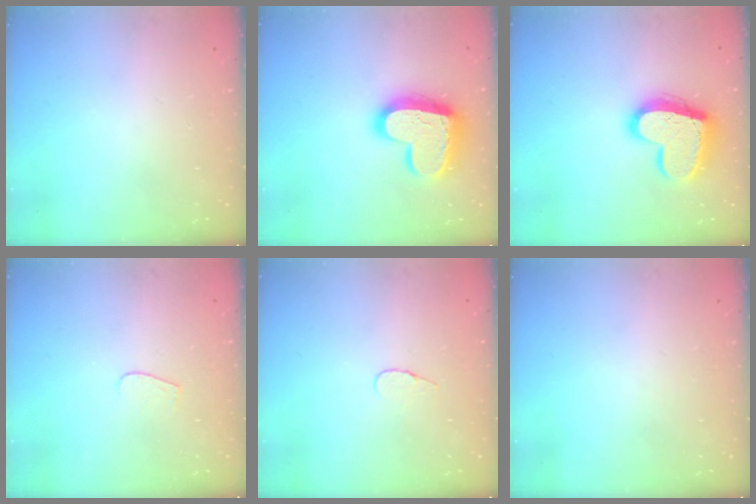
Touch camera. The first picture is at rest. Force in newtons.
{"total": 17.7, "press": 17.7, "slide": 1.0}
{"total": 16.8, "press": 16.7, "slide": 1.5}
{"total": 3.7, "press": 3.7, "slide": 0.3}
{"total": 4.0, "press": 4.0, "slide": 0.4}
{"total": 0.0}